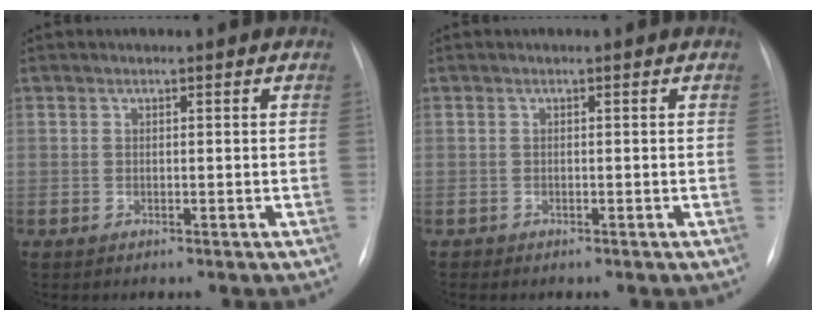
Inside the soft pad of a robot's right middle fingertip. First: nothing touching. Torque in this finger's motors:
{"motor_torque": [-0.39, 0.00, -0.05, -0.01]}